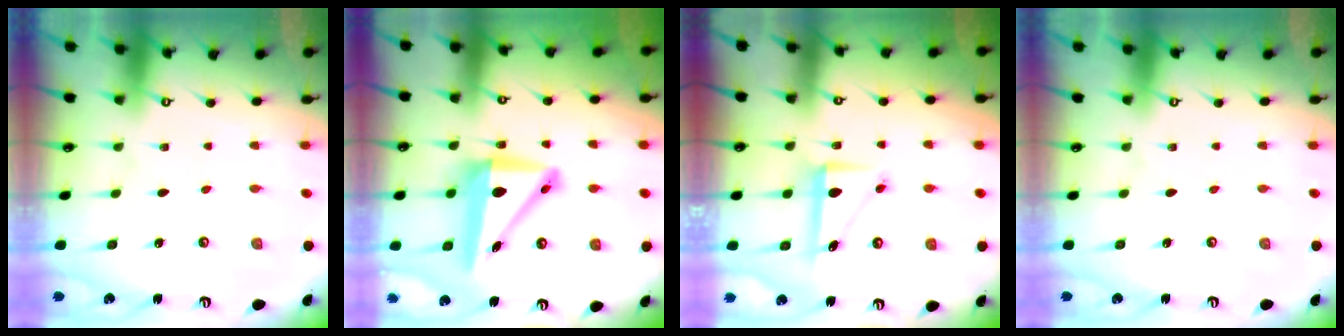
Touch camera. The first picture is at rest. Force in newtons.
{"total": 10.9, "press": 10.5, "slide": 2.6}
{"total": 8.0, "press": 8.0, "slide": 0.7}
{"total": 0.0}